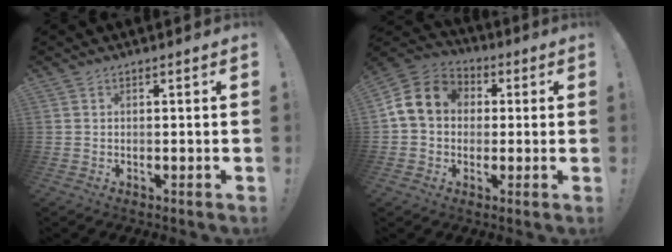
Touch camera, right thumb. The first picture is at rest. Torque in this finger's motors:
{"motor_torque": [0.50, 0.44, 0.95, 0.05, 0.04]}